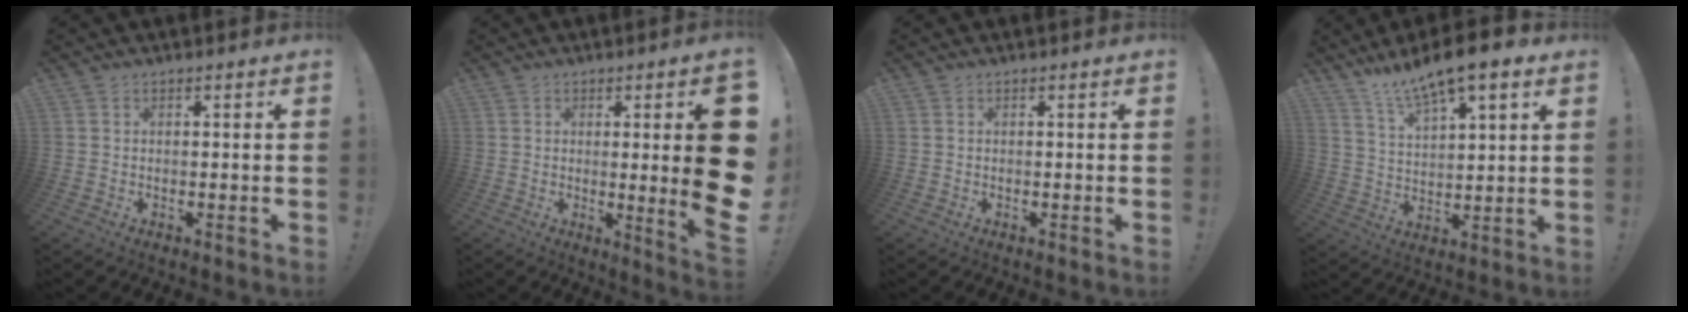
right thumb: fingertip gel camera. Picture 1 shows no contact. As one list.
[{"total": 14.7, "force": [0.8, 1.1, 14.6], "torque": [-0.200, -0.022, 0.012]}, {"total": 0.0}, {"total": 11.1, "force": [9.1, 2.2, 5.9], "torque": [-0.109, -0.058, 0.160]}]